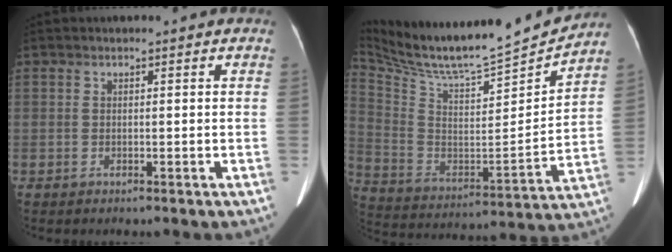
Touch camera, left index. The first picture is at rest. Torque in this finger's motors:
{"motor_torque": [-0.05, -1.21, 0.00, 0.00]}